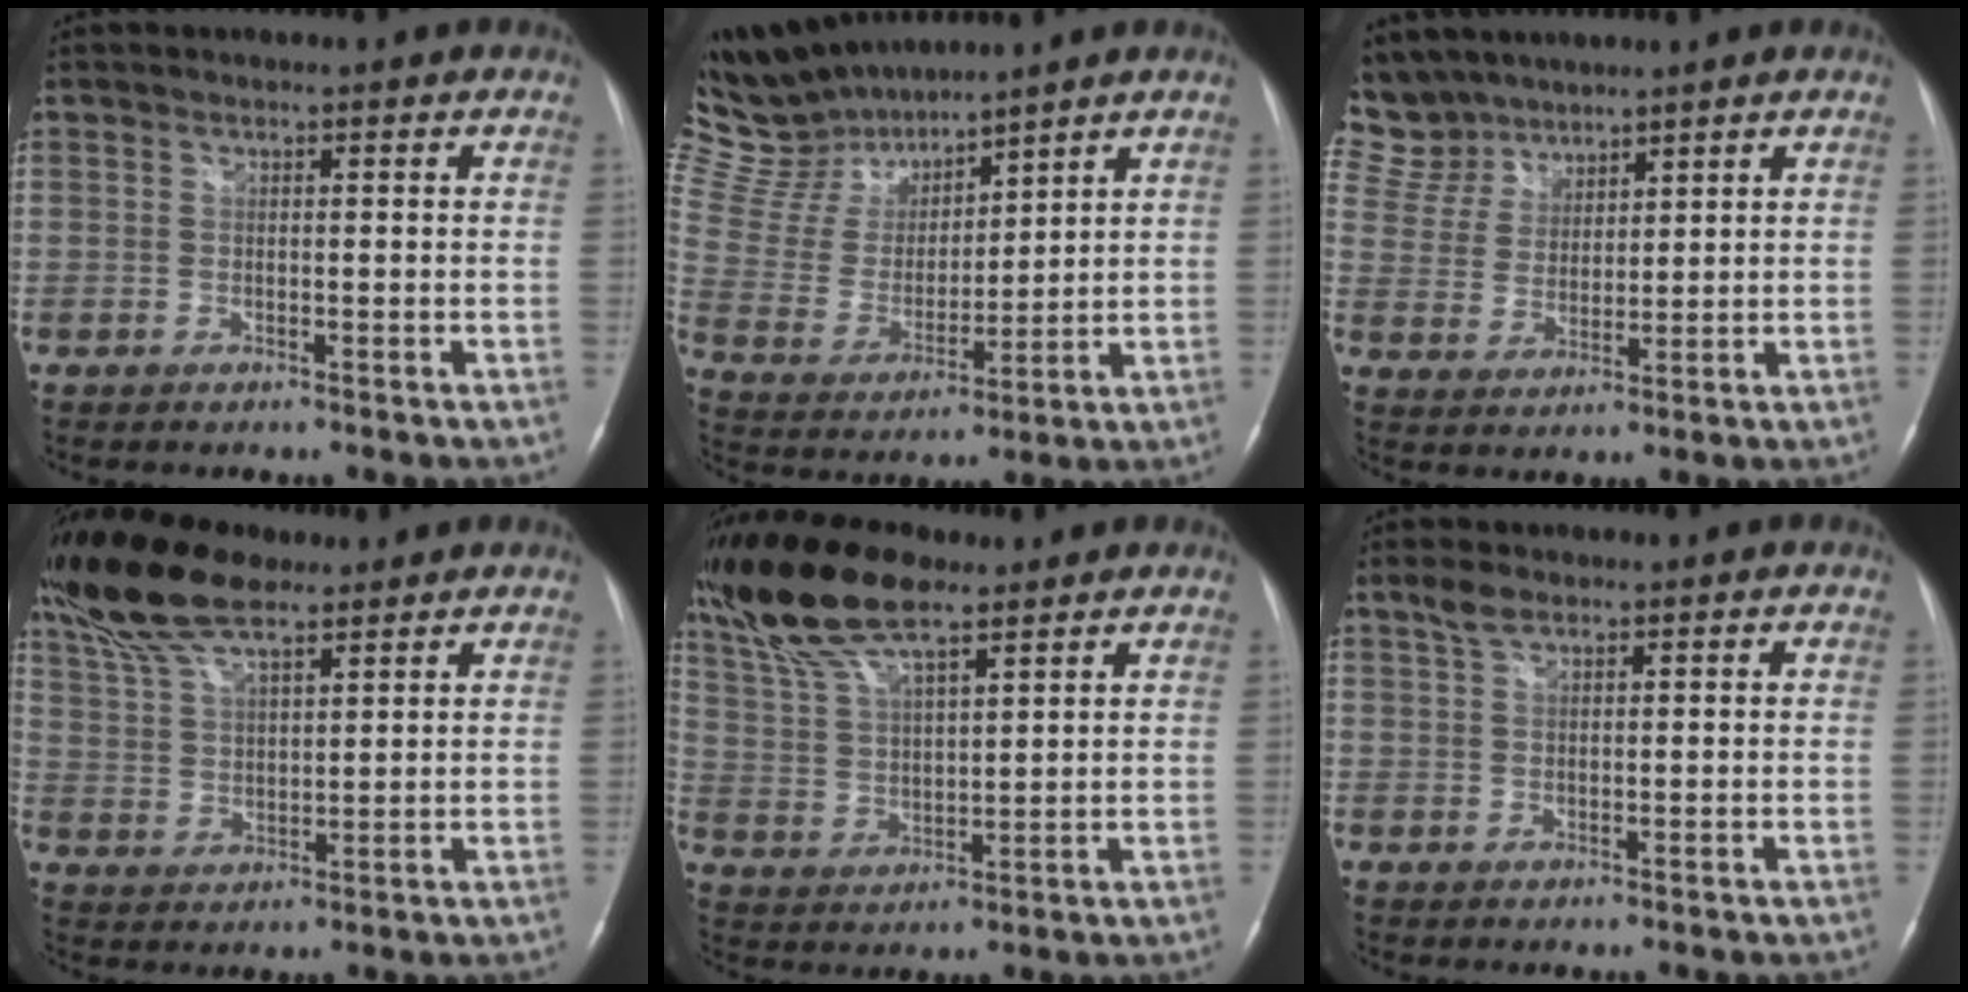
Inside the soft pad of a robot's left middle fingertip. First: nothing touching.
{"total": 13.7, "force": [12.8, 3.3, 3.8], "torque": [-0.096, 0.016, 0.258]}
{"total": 9.7, "force": [8.4, 4.7, 0.3], "torque": [-0.018, 0.014, 0.181]}
{"total": 11.6, "force": [9.2, 3.2, 6.3], "torque": [-0.134, 0.021, 0.176]}
{"total": 13.4, "force": [10.0, 3.5, 8.2], "torque": [-0.174, 0.021, 0.195]}
{"total": 2.1, "force": [1.4, 0.9, 1.2], "torque": [-0.031, 0.013, 0.031]}